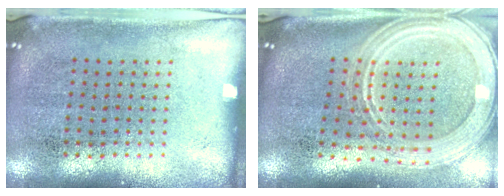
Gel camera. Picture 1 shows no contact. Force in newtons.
{"total": 3.0, "press": 2.5, "slide": 1.6}